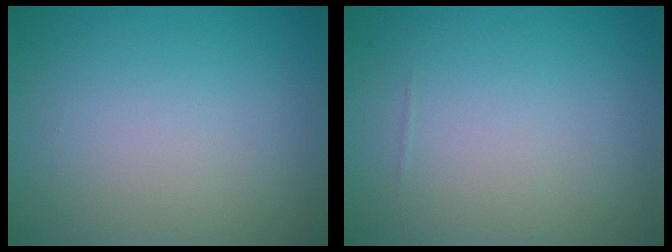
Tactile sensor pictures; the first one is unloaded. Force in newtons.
{"total": 0.0}